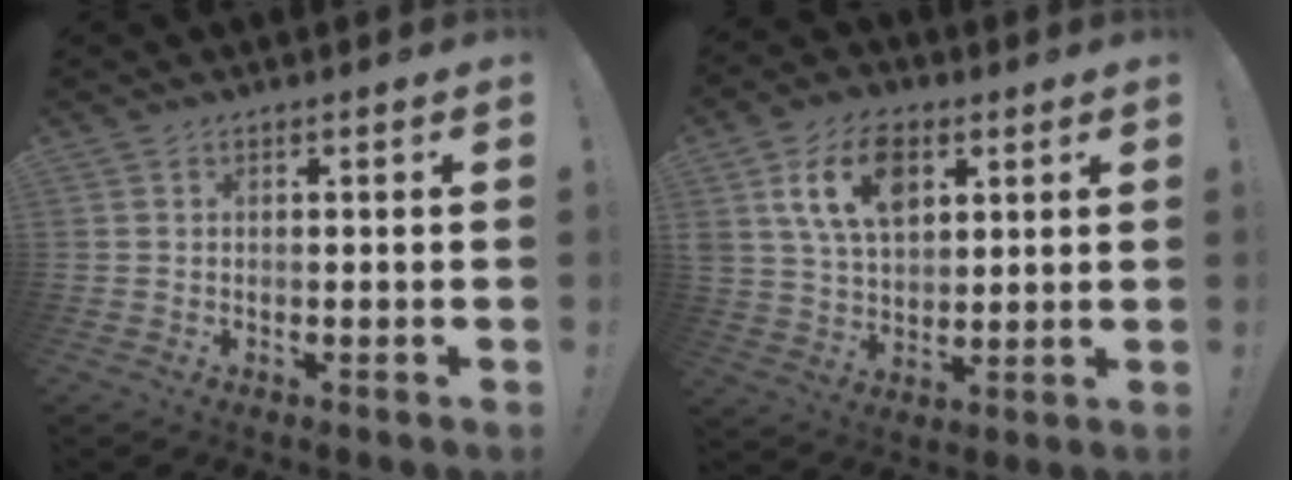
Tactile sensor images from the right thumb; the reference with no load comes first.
{"total": 14.5, "force": [6.1, 9.4, 9.2], "torque": [-0.164, -0.007, 0.114]}